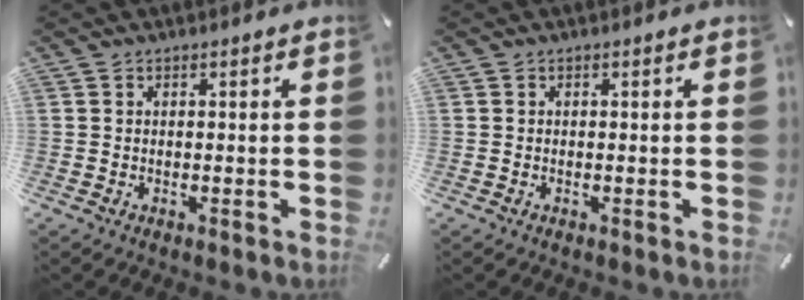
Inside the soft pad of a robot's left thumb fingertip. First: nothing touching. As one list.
[{"total": 0.0}]